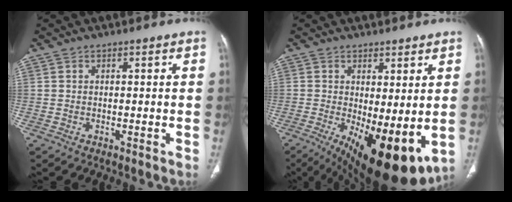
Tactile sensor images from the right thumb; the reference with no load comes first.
{"total": 15.1, "force": [-2.9, 5.6, 13.7], "torque": [-0.209, -0.029, -0.023]}